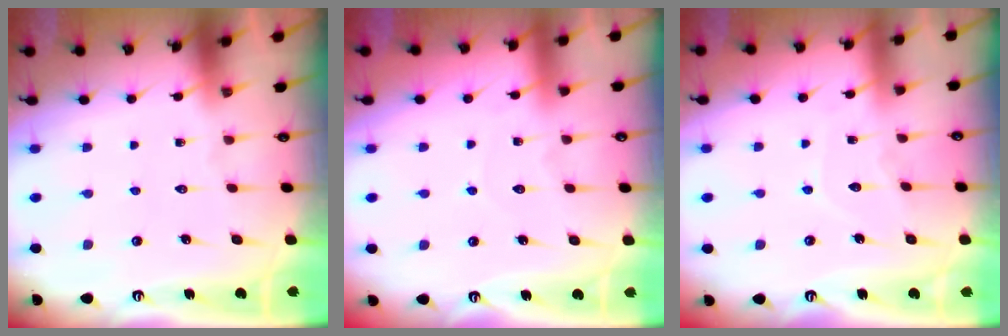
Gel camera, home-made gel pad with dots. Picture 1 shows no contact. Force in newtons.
{"total": 2.6, "press": 2.6, "slide": 0.3}
{"total": 5.2, "press": 5.2, "slide": 0.5}